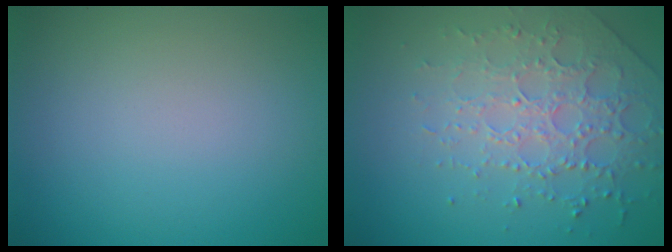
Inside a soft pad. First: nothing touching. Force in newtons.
{"total": 3.8, "press": 3.6, "slide": 1.2}